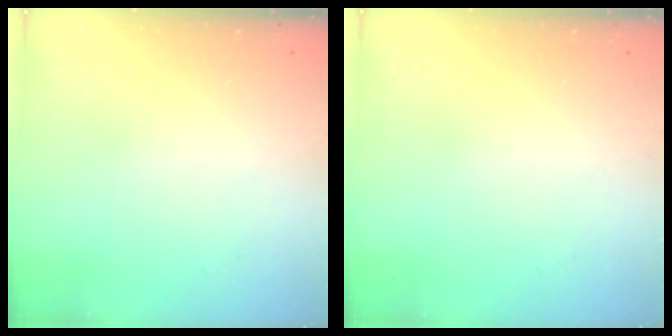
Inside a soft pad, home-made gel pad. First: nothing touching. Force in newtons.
{"total": 0.0}